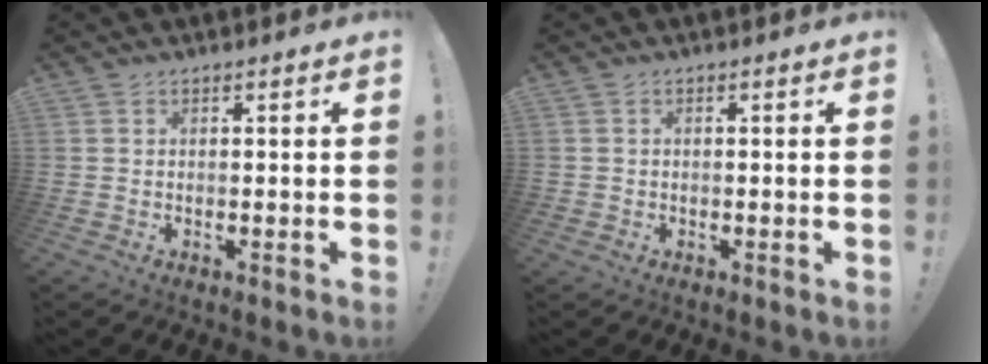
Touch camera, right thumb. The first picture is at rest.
{"total": 0.8, "force": [-0.3, 0.8, 0.0], "torque": [0.000, 0.002, -0.006]}